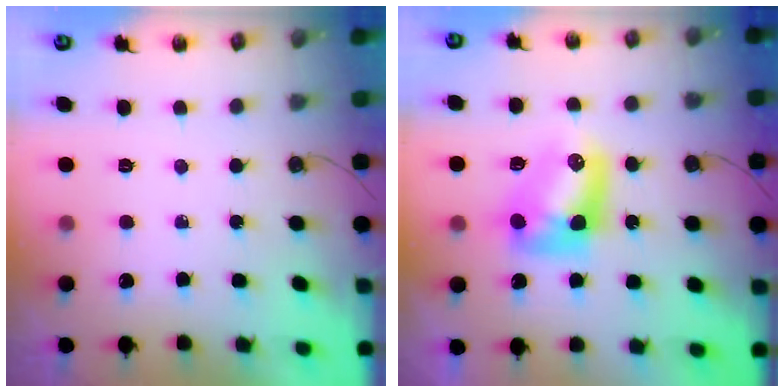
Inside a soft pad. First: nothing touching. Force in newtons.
{"total": 9.9, "press": 9.9, "slide": 0.6}